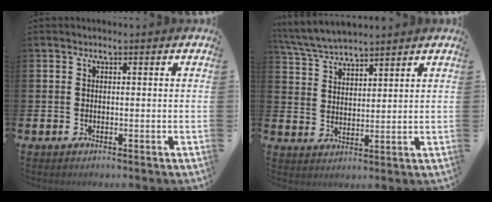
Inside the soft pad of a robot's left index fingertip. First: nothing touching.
{"total": 5.2, "force": [5.1, 0.6, 0.8], "torque": [-0.039, -0.020, 0.095]}